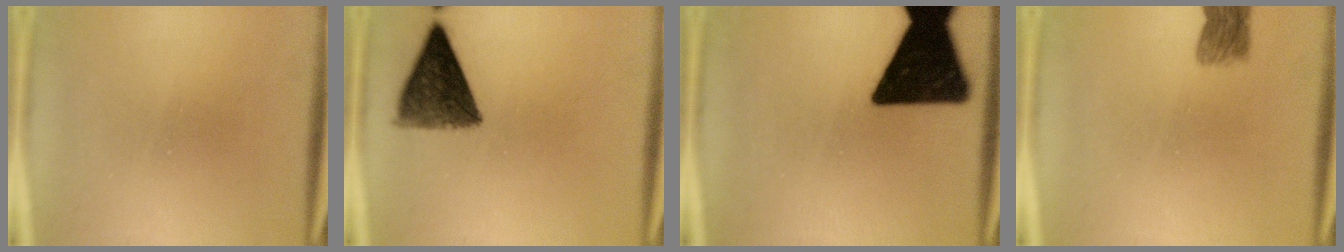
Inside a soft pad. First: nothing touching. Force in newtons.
{"total": 9.8}
{"total": 17.7}
{"total": 4.7}